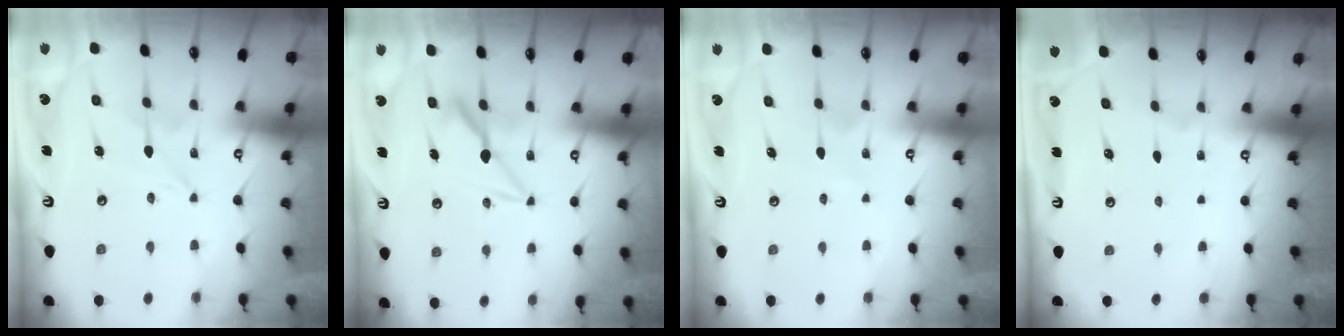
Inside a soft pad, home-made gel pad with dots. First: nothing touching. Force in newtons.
{"total": 8.5, "press": 8.5, "slide": 1.1}
{"total": 1.6, "press": 1.6, "slide": 0.2}
{"total": 0.0}